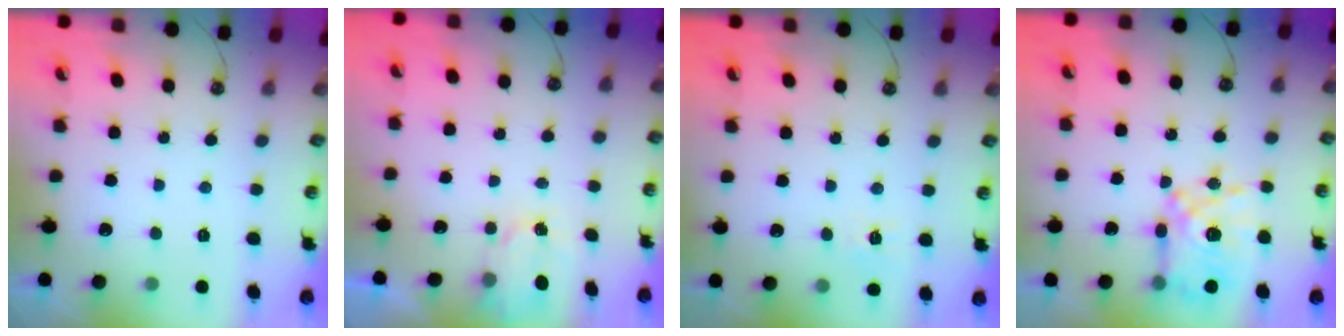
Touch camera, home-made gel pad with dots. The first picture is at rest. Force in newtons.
{"total": 2.3, "press": 2.3, "slide": 0.4}
{"total": 6.7, "press": 6.7, "slide": 0.6}
{"total": 13.1, "press": 13.1, "slide": 1.1}